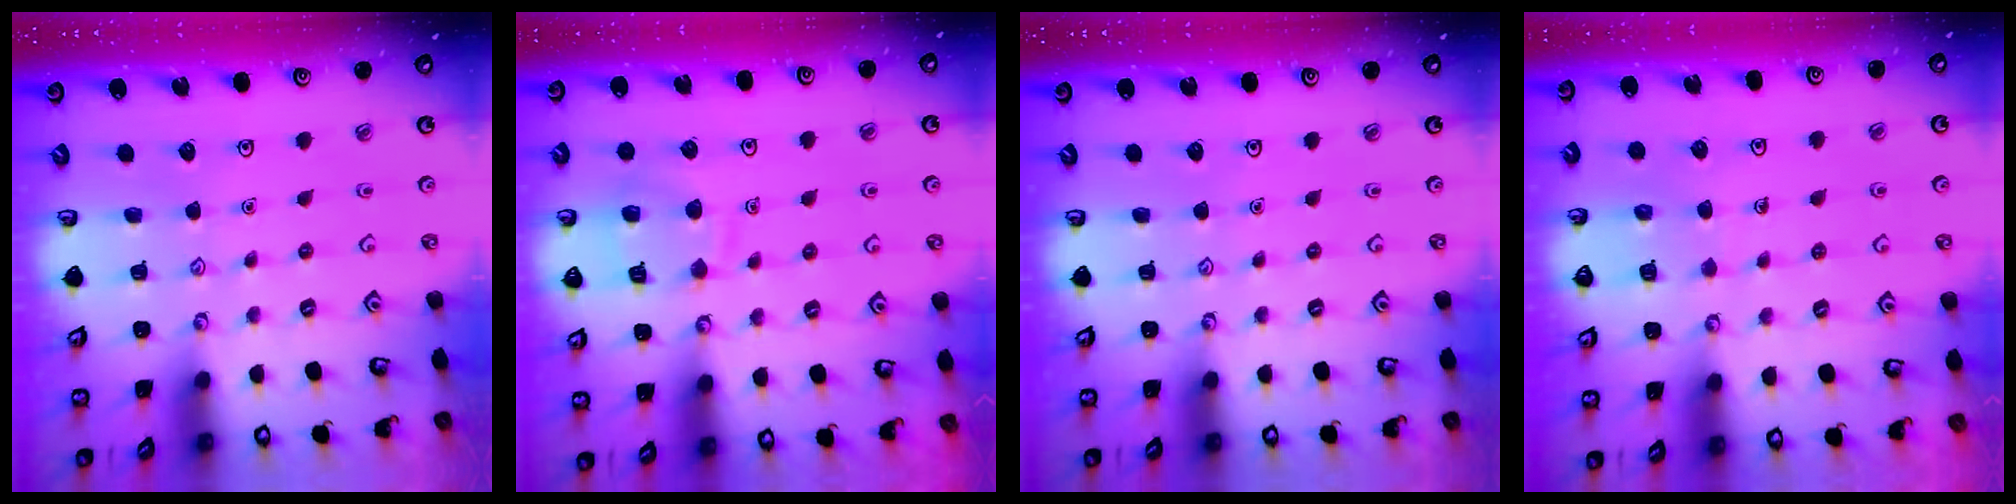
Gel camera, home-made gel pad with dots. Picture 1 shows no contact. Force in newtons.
{"total": 10.7, "press": 10.6, "slide": 1.1}
{"total": 0.0}
{"total": 4.8, "press": 4.8, "slide": 0.4}